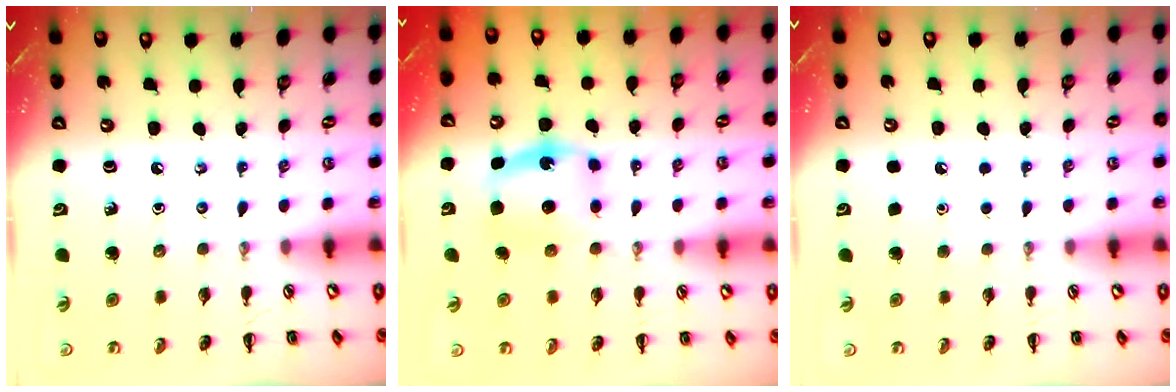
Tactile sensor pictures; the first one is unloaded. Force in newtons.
{"total": 6.3, "press": 6.3, "slide": 0.6}
{"total": 1.6, "press": 1.6, "slide": 0.1}